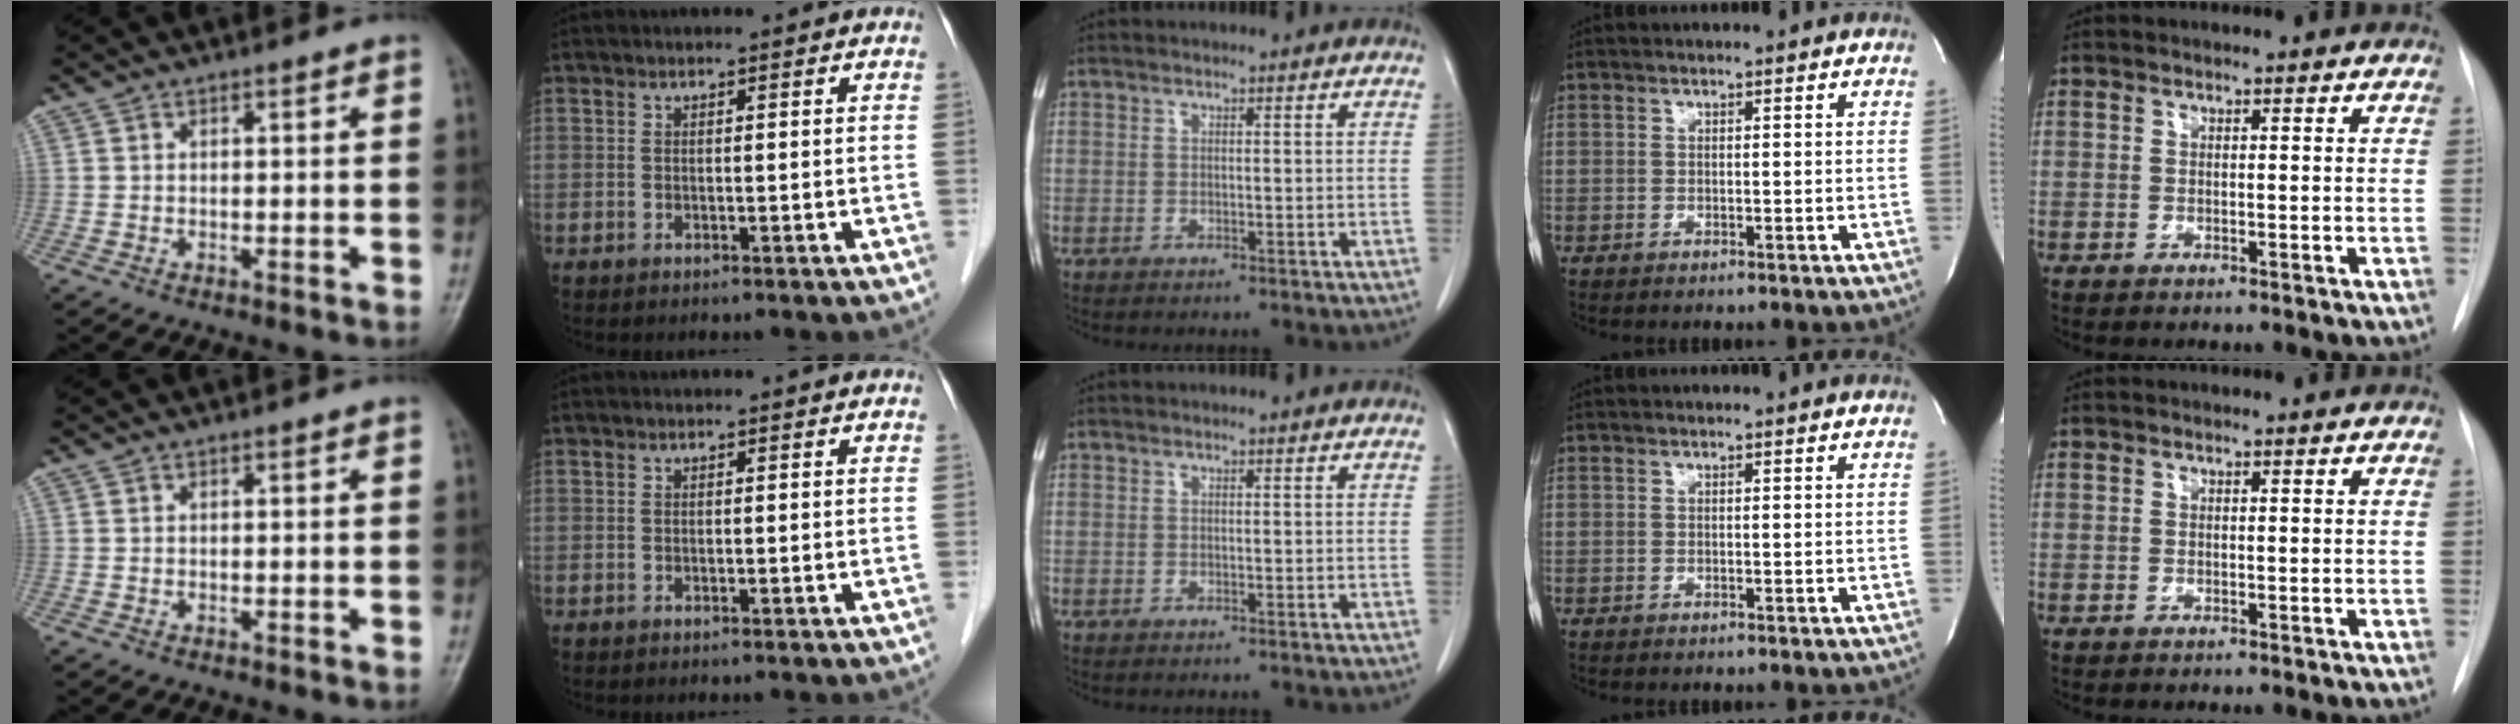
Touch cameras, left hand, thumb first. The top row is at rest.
{}